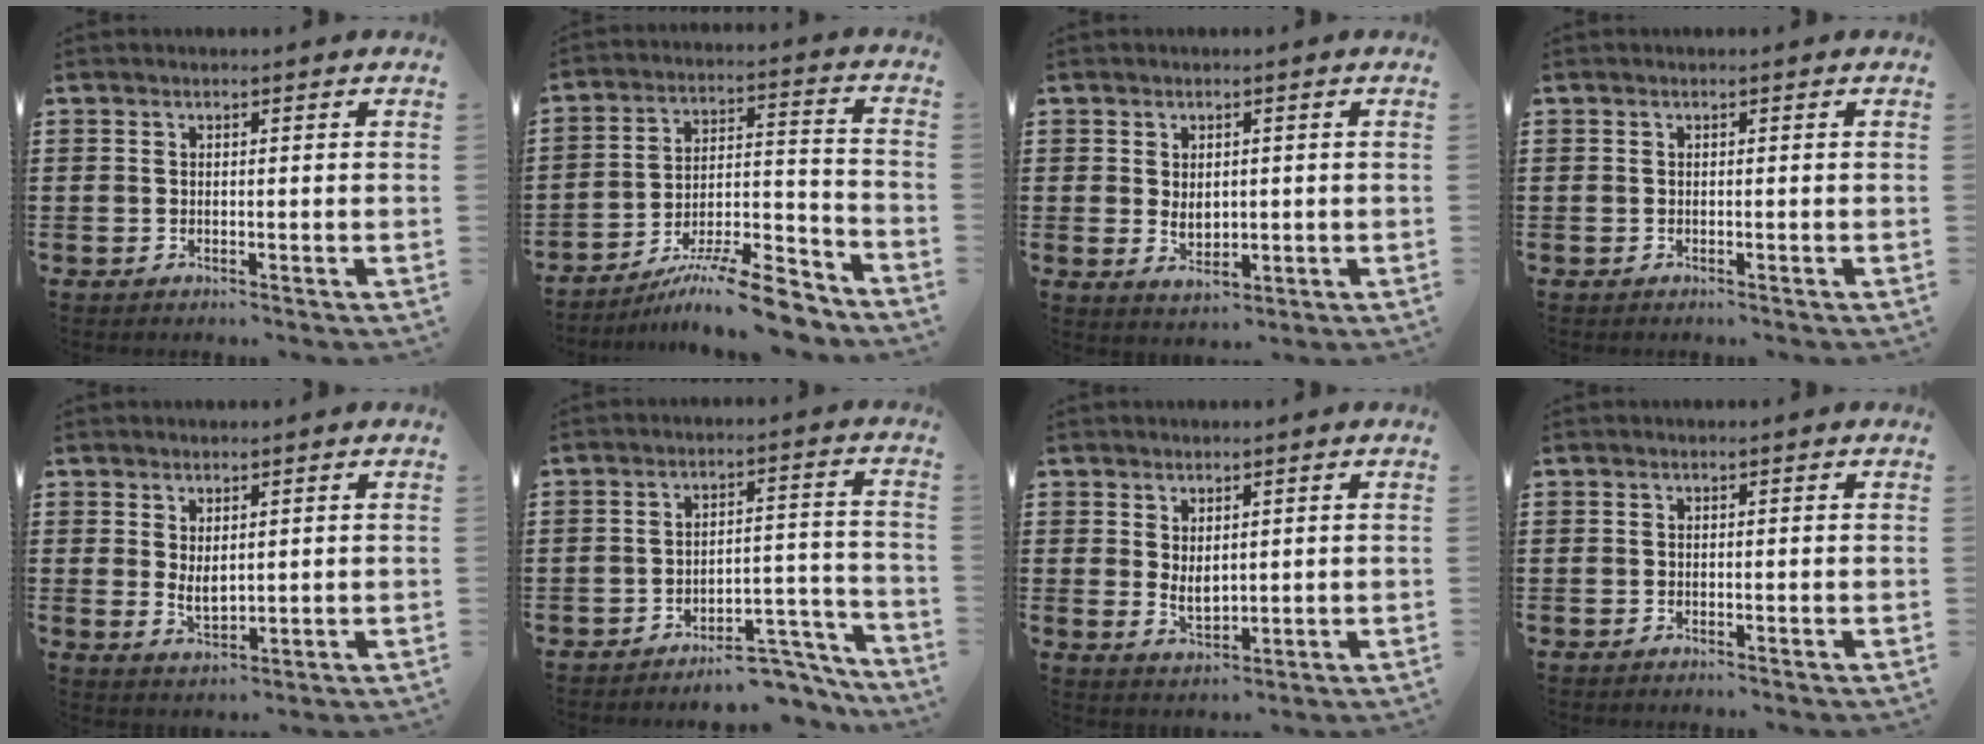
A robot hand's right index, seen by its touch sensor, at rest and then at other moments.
{"total": 12.1, "force": [-10.3, 1.7, 6.0], "torque": [-0.077, 0.042, -0.189]}
{"total": 2.8, "force": [0.2, 1.8, 2.1], "torque": [-0.036, 0.004, 0.001]}
{"total": 0.0}
{"total": 2.5, "force": [0.9, 1.2, 2.0], "torque": [-0.040, 0.002, 0.018]}
{"total": 5.6, "force": [-5.2, 1.2, 1.8], "torque": [-0.029, 0.015, -0.100]}
{"total": 2.6, "force": [0.9, 1.5, 2.0], "torque": [-0.040, 0.005, 0.018]}
{"total": 0.0}